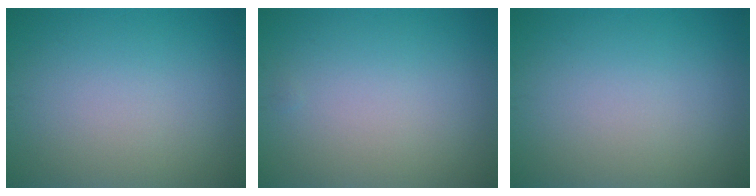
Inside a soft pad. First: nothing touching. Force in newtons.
{"total": 0.0}
{"total": 0.0}